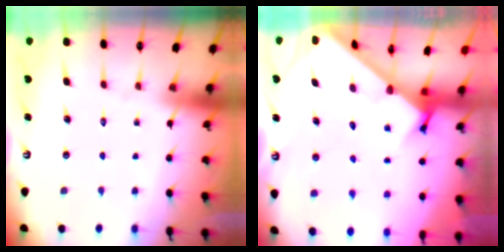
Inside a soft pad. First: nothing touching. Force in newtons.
{"total": 2.4, "press": 2.4, "slide": 0.2}